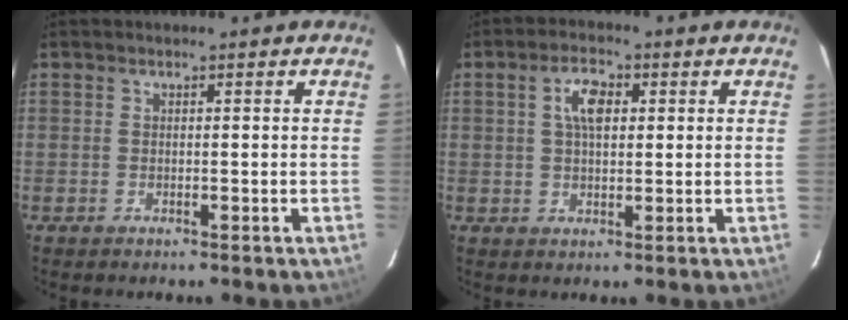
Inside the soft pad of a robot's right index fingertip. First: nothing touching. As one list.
[{"total": 5.1, "force": [1.3, 2.6, 4.1], "torque": [-0.076, 0.014, 0.025]}]